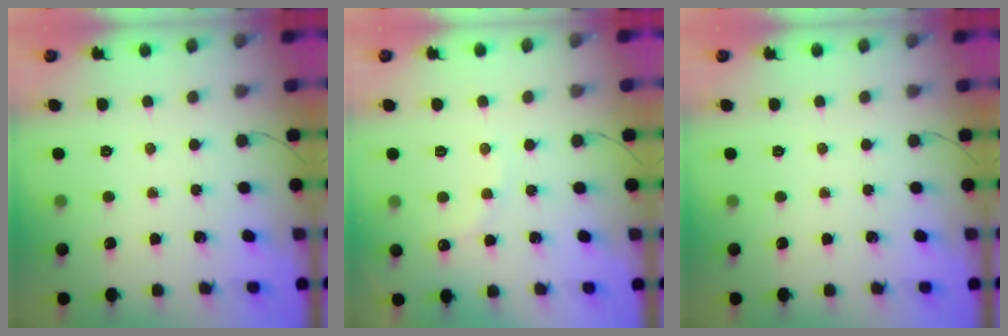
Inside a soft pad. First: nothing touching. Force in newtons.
{"total": 7.4, "press": 7.2, "slide": 1.7}
{"total": 0.0}